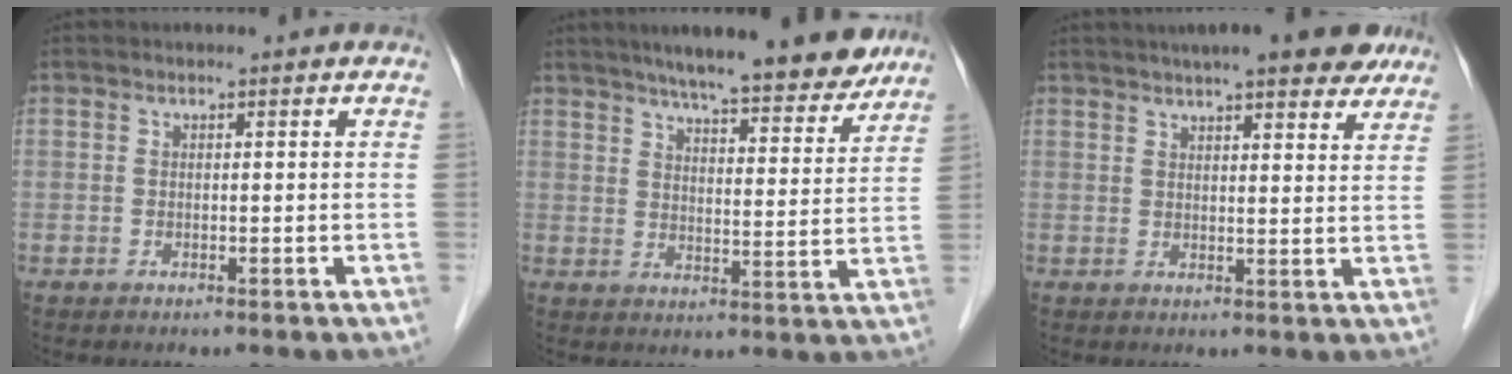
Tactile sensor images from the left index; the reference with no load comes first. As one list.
[{"total": 18.4, "force": [15.7, 2.8, 9.1], "torque": [-0.128, 0.004, 0.210]}, {"total": 14.9, "force": [12.2, 2.8, 8.1], "torque": [-0.114, 0.025, 0.152]}]